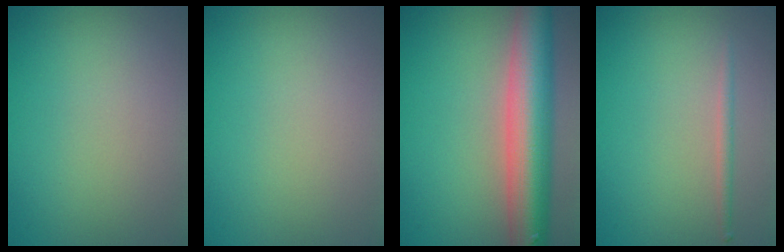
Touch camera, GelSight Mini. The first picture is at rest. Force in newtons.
{"total": 0.0}
{"total": 9.4, "press": 9.4, "slide": 0.5}
{"total": 1.1, "press": 1.1, "slide": 0.0}